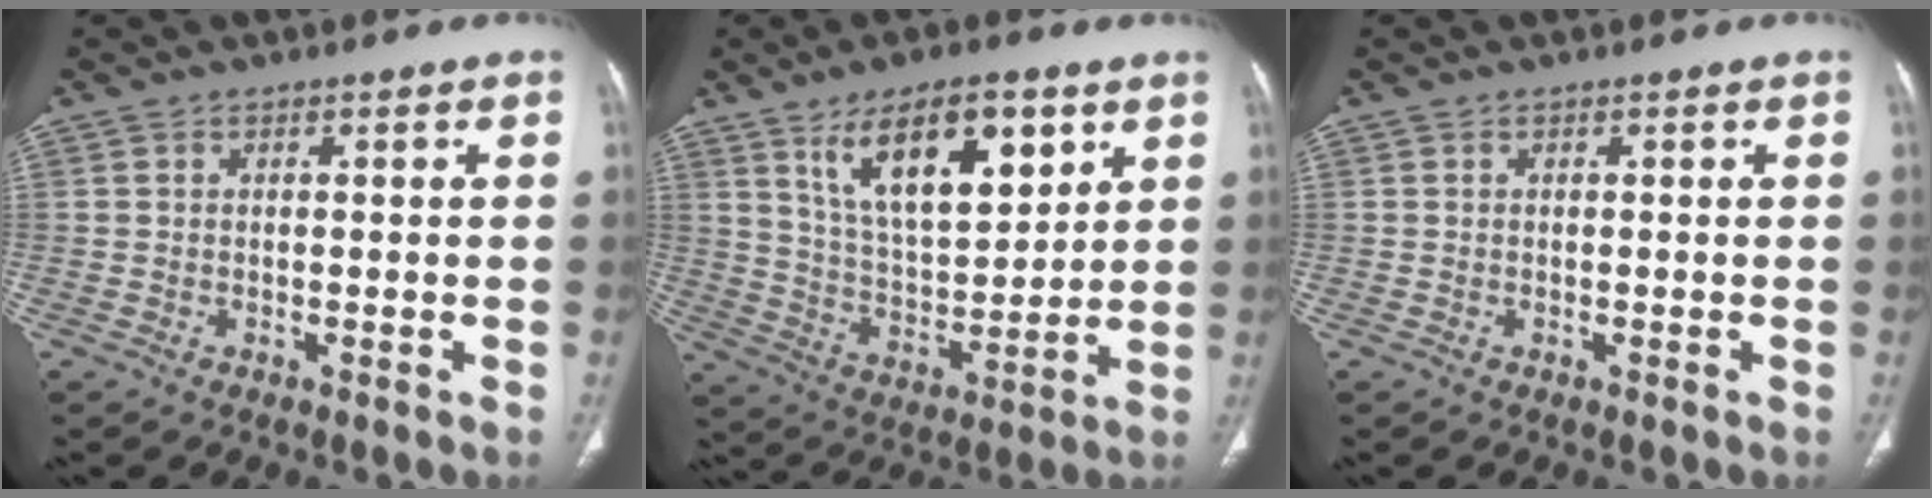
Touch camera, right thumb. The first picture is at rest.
{"total": 16.8, "force": [8.5, 7.2, 12.5], "torque": [-0.175, -0.040, 0.156]}
{"total": 0.0}